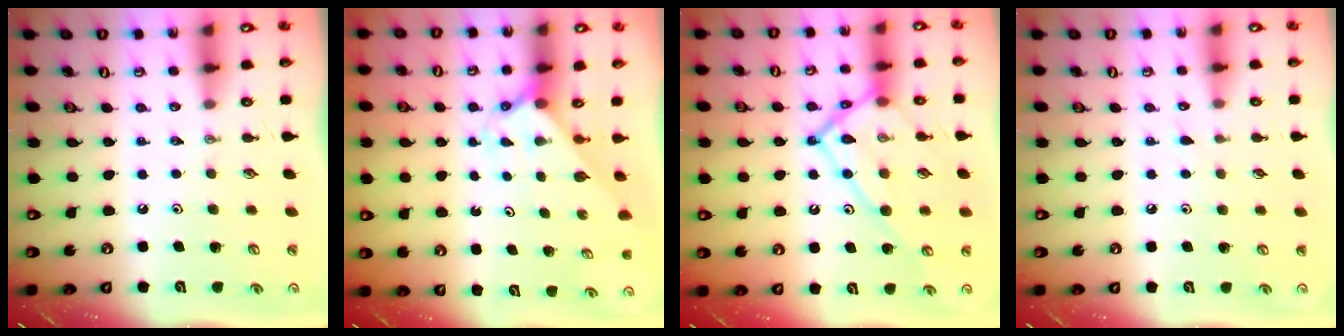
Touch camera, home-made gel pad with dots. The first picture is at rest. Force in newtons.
{"total": 2.0, "press": 2.0, "slide": 0.1}
{"total": 17.1, "press": 17.0, "slide": 2.0}
{"total": 2.9, "press": 2.9, "slide": 0.4}